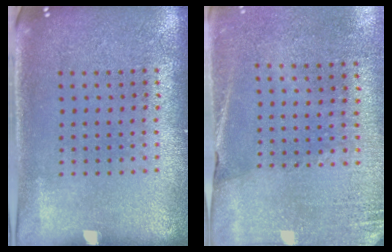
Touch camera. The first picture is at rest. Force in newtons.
{"total": 2.6, "press": 2.4, "slide": 1.0}